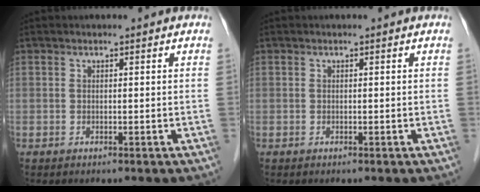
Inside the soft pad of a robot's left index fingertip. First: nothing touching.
{"total": 0.0}